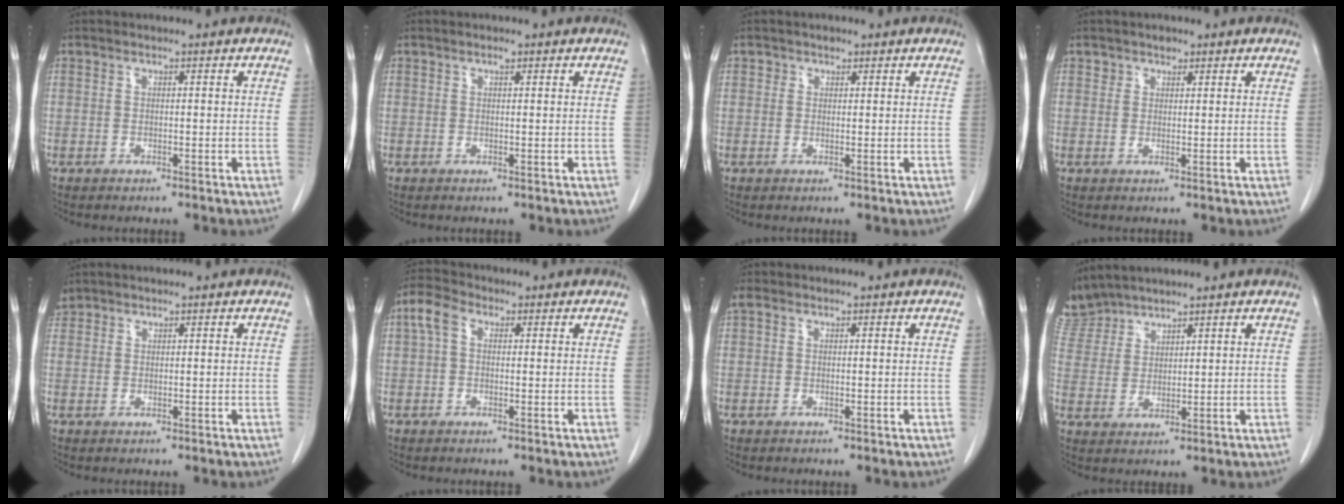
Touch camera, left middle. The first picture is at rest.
{"total": 0.6, "force": [0.4, 0.2, 0.4], "torque": [-0.011, -0.002, 0.006]}
{"total": 1.0, "force": [0.6, 0.8, 0.2], "torque": [0.004, -0.002, 0.006]}
{"total": 1.4, "force": [1.0, 1.0, 0.2], "torque": [0.002, -0.003, 0.013]}
{"total": 1.9, "force": [1.5, 1.1, 0.0], "torque": [0.000, 0.014, 0.031]}
{"total": 3.8, "force": [0.9, 2.4, 2.8], "torque": [-0.066, 0.025, 0.017]}
{"total": 1.0, "force": [0.6, 0.6, 0.4], "torque": [-0.015, 0.019, 0.012]}
{"total": 5.5, "force": [5.4, 0.9, -0.5], "torque": [0.000, 0.008, 0.123]}